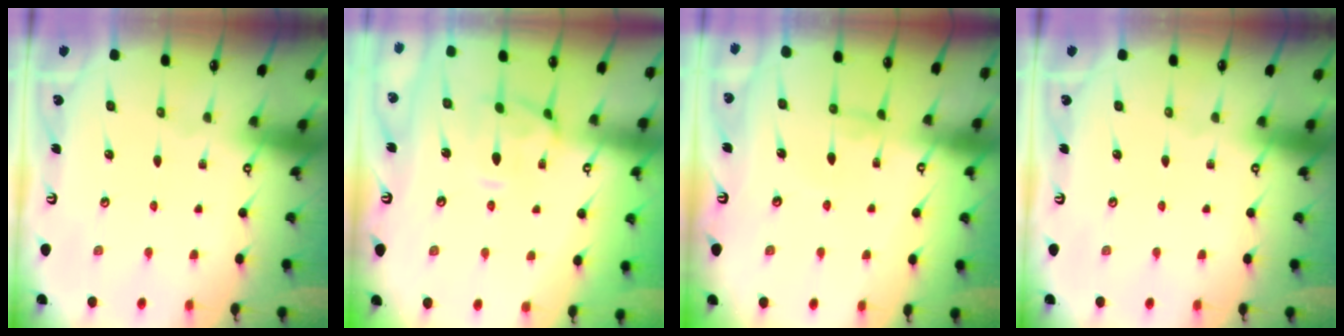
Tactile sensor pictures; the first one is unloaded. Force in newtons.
{"total": 1.3, "press": 0.8, "slide": 1.1}
{"total": 0.6, "press": 0.6, "slide": 0.3}
{"total": 0.0}